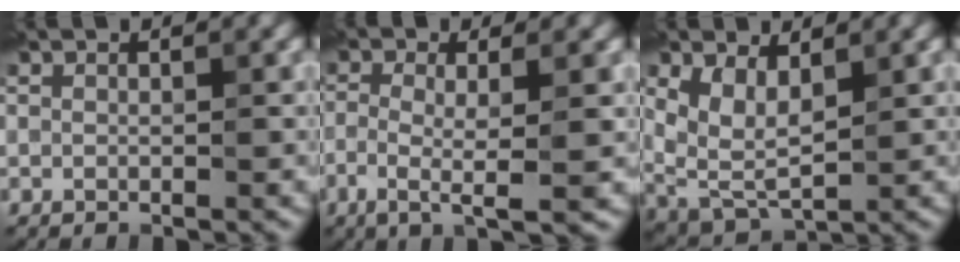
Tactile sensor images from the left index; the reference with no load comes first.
{"total": 4.4, "force": [-1.0, 0.8, 4.2], "torque": [-0.083, 0.002, -0.019]}
{"total": 4.9, "force": [1.5, 2.7, 3.8], "torque": [-0.090, 0.003, 0.037]}